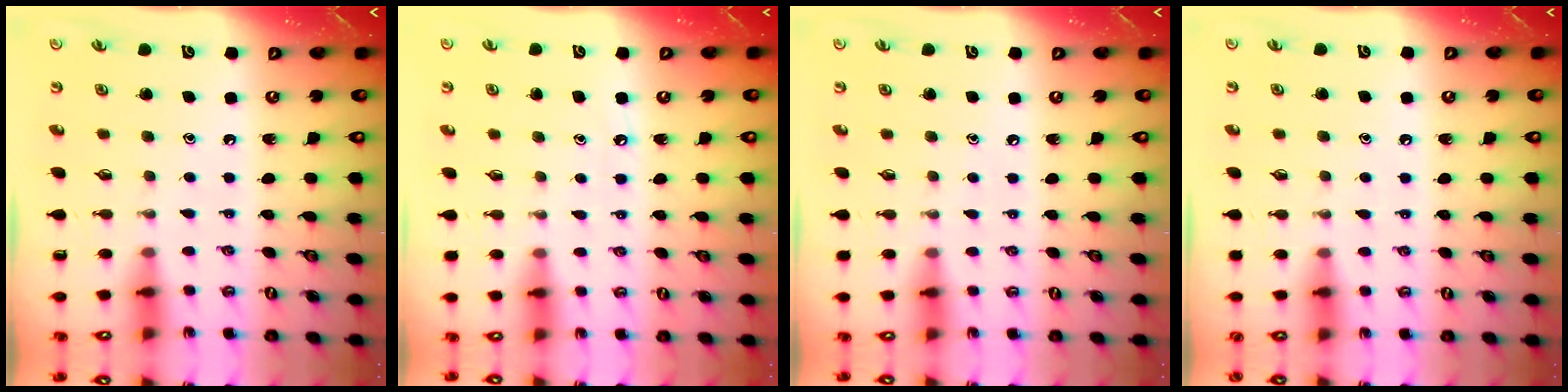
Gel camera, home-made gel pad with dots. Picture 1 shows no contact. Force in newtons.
{"total": 4.0, "press": 4.0, "slide": 0.5}
{"total": 1.5, "press": 1.5, "slide": 0.2}
{"total": 6.2, "press": 6.1, "slide": 0.9}